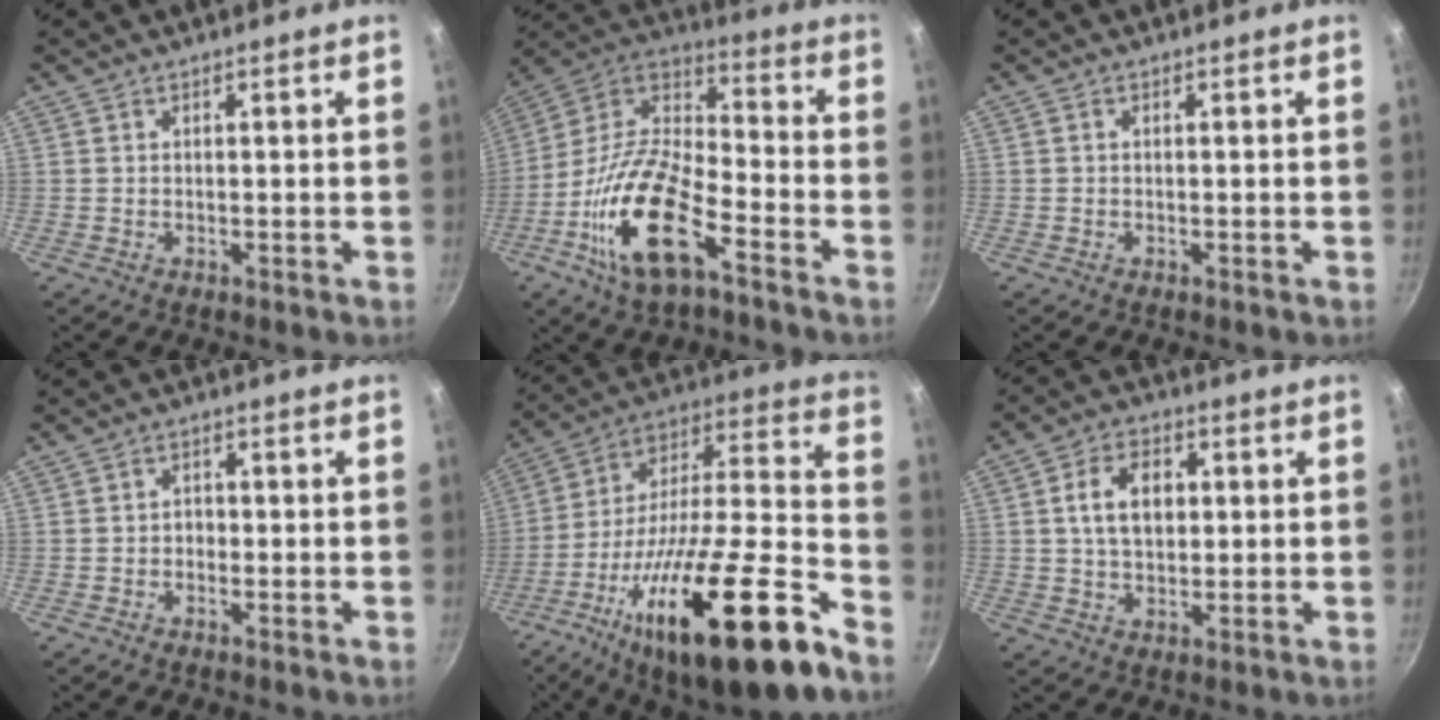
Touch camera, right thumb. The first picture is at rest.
{"total": 20.4, "force": [-9.4, 8.5, 15.9], "torque": [-0.297, 0.051, -0.196]}
{"total": 0.0}
{"total": 1.4, "force": [-0.6, 1.2, 0.6], "torque": [-0.001, 0.006, -0.011]}
{"total": 32.1, "force": [-16.7, 8.9, 25.9], "torque": [-0.370, 0.079, -0.280]}
{"total": 8.8, "force": [1.4, 6.0, 6.2], "torque": [-0.089, 0.009, 0.020]}